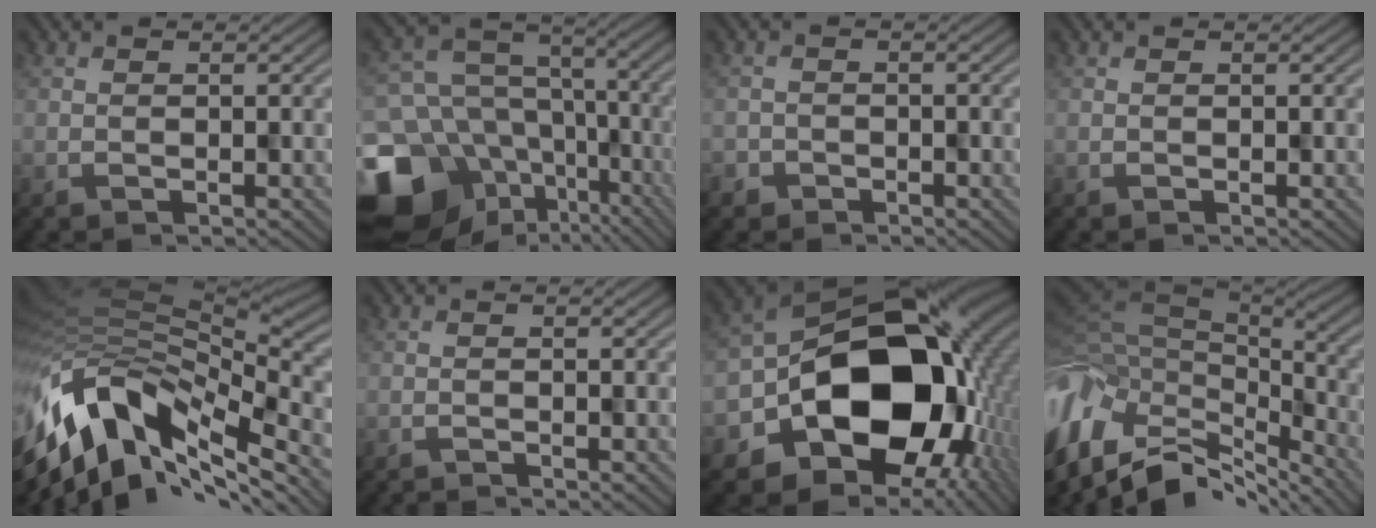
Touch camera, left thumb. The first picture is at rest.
{"total": 17.2, "force": [-7.4, 13.5, 7.6], "torque": [-0.203, -0.037, -0.086]}
{"total": 1.6, "force": [-1.0, 0.9, -0.7], "torque": [0.017, -0.002, -0.017]}
{"total": 0.0}
{"total": 15.1, "force": [-7.0, 8.8, 10.1], "torque": [-0.231, -0.006, -0.133]}
{"total": 1.1, "force": [-1.1, 0.1, 0.0], "torque": [0.005, -0.001, -0.020]}
{"total": 18.9, "force": [-2.7, 14.5, 11.8], "torque": [-0.191, -0.044, -0.019]}
{"total": 12.9, "force": [-6.5, 6.9, 8.7], "torque": [-0.233, -0.015, -0.092]}